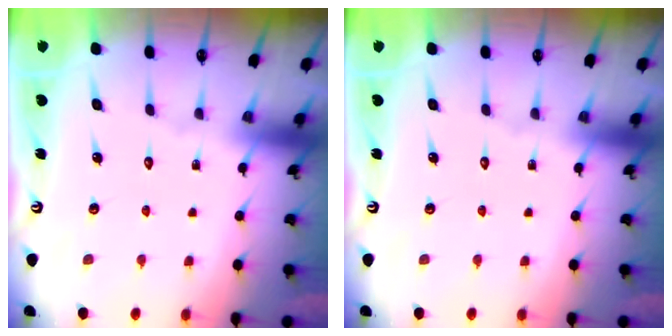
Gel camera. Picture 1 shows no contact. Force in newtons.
{"total": 0.0}